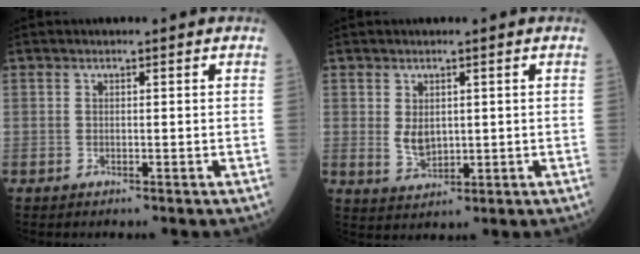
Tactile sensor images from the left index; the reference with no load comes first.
{"total": 3.5, "force": [0.6, 2.3, 2.5], "torque": [-0.053, -0.004, 0.023]}